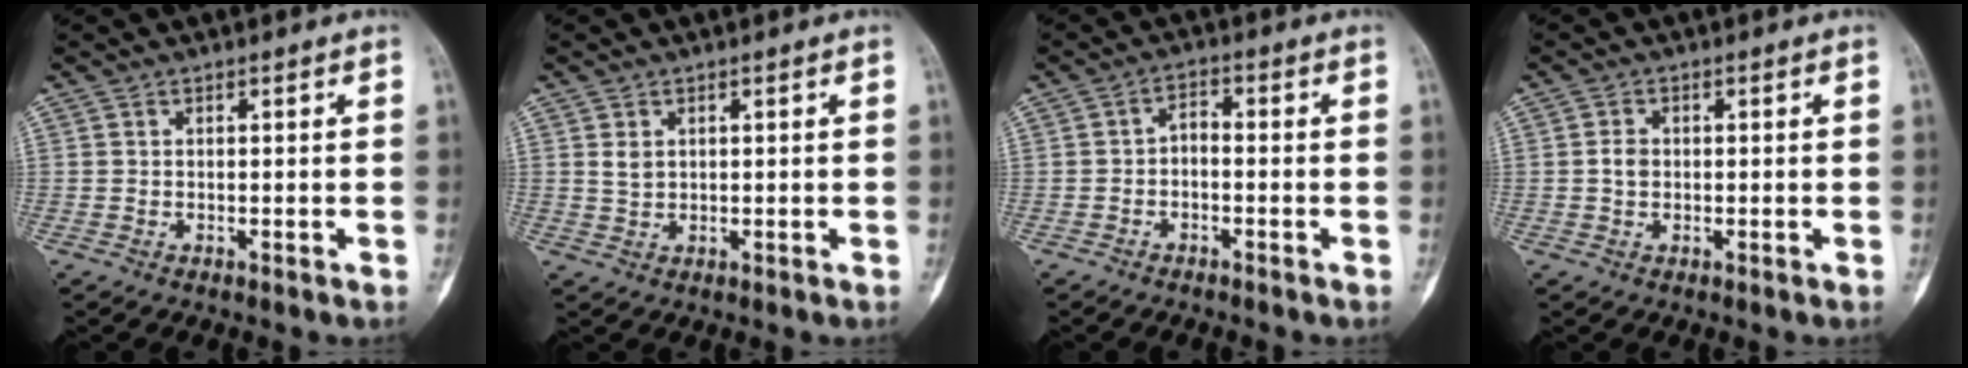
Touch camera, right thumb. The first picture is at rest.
{"total": 3.1, "force": [0.7, 2.3, 2.0], "torque": [-0.027, -0.003, 0.019]}
{"total": 2.8, "force": [-1.1, 1.5, 2.1], "torque": [-0.027, 0.023, -0.027]}
{"total": 2.3, "force": [0.0, 1.8, 1.4], "torque": [-0.021, 0.006, -0.002]}